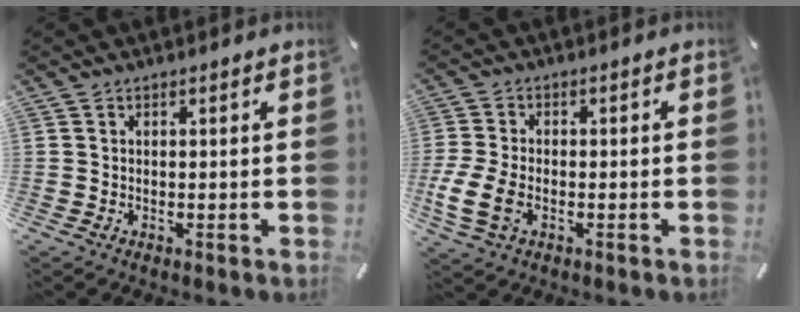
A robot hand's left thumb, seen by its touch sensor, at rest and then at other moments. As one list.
[{"total": 8.3, "force": [-2.5, 5.4, 5.9], "torque": [-0.131, 0.002, -0.042]}]